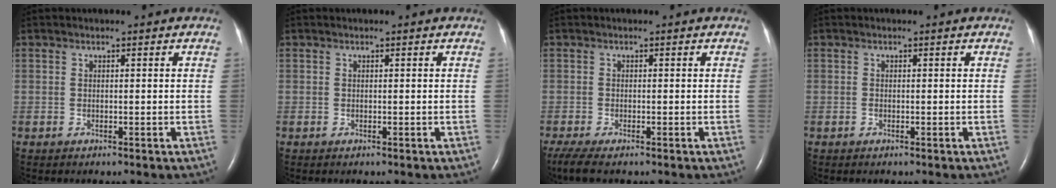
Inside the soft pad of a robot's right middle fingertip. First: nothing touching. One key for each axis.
{"total": 0.0}
{"total": 4.3, "fx": -3.2, "fy": 0.8, "fz": 2.7, "tx": -0.058, "ty": -0.015, "tz": -0.055}
{"total": 0.0}